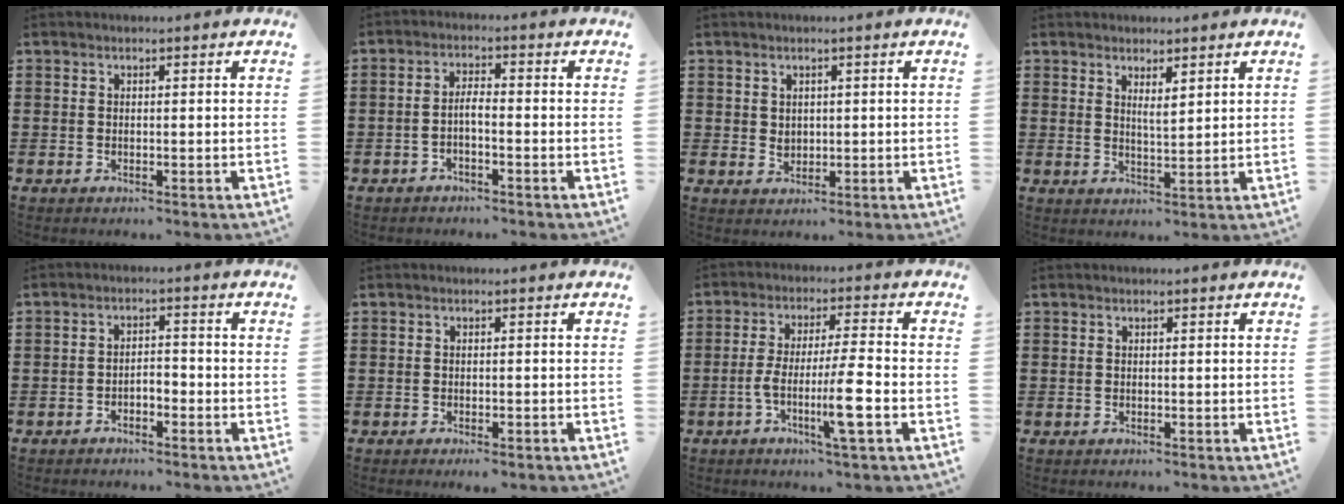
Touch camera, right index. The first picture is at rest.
{"total": 2.4, "force": [-1.2, 0.3, 2.0], "torque": [-0.047, -0.001, -0.025]}
{"total": 1.6, "force": [0.7, 1.3, 0.5], "torque": [-0.014, 0.006, 0.014]}
{"total": 2.3, "force": [1.6, 0.5, 1.6], "torque": [-0.033, 0.003, 0.027]}
{"total": 1.9, "force": [-1.7, 0.6, 0.7], "torque": [-0.020, 0.003, -0.036]}
{"total": 0.9, "force": [-0.8, 0.1, 0.5], "torque": [-0.011, -0.004, -0.014]}
{"total": 9.0, "force": [-3.3, 0.4, 8.3], "torque": [-0.165, -0.015, -0.065]}
{"total": 0.0}